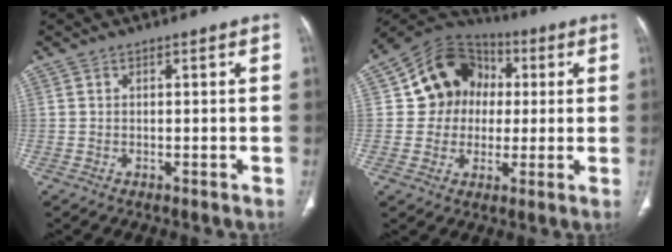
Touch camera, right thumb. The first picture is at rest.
{"total": 13.2, "force": [1.6, 11.9, 5.4], "torque": [-0.046, 0.020, 0.020]}